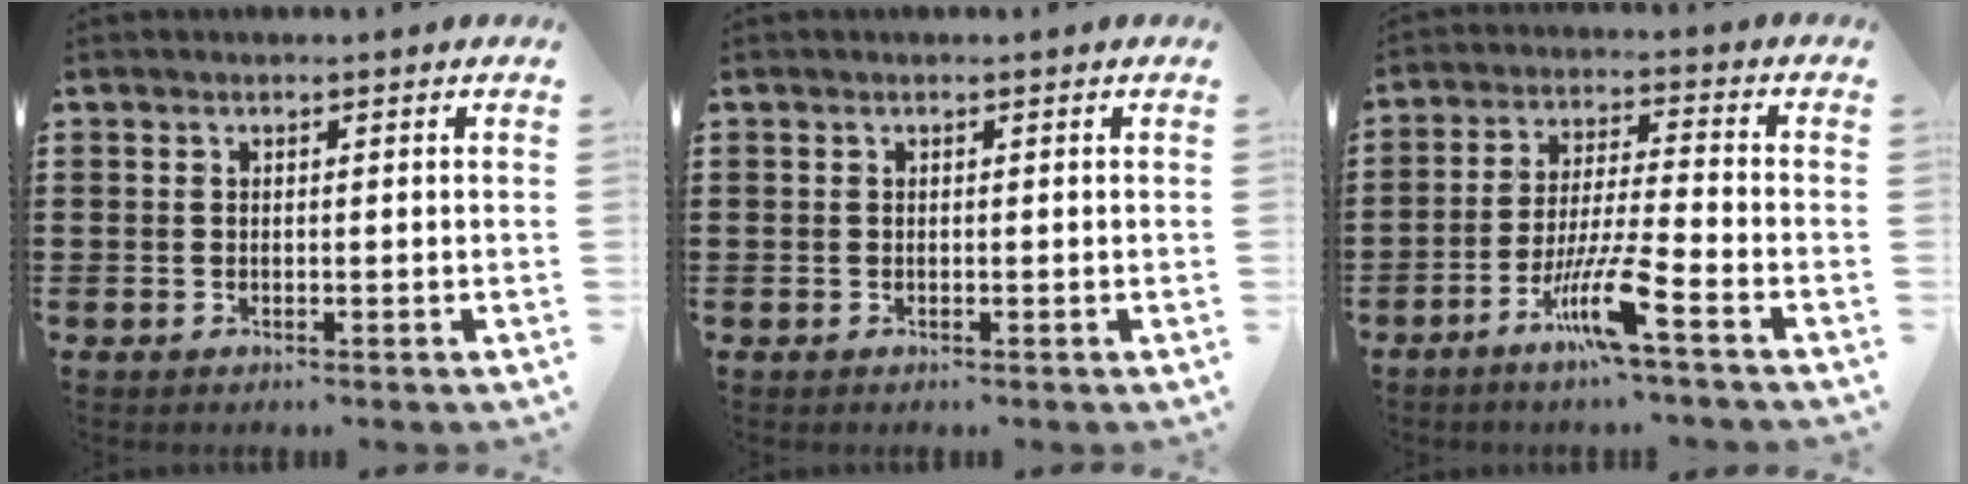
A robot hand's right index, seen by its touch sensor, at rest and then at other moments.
{"total": 0.0}
{"total": 8.9, "force": [-5.4, 0.3, 7.1], "torque": [-0.147, -0.007, -0.104]}